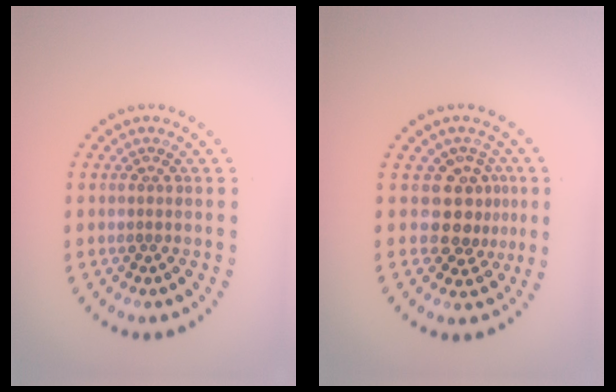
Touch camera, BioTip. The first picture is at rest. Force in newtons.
{"total": 3.4, "press": 2.8, "slide": 1.8}